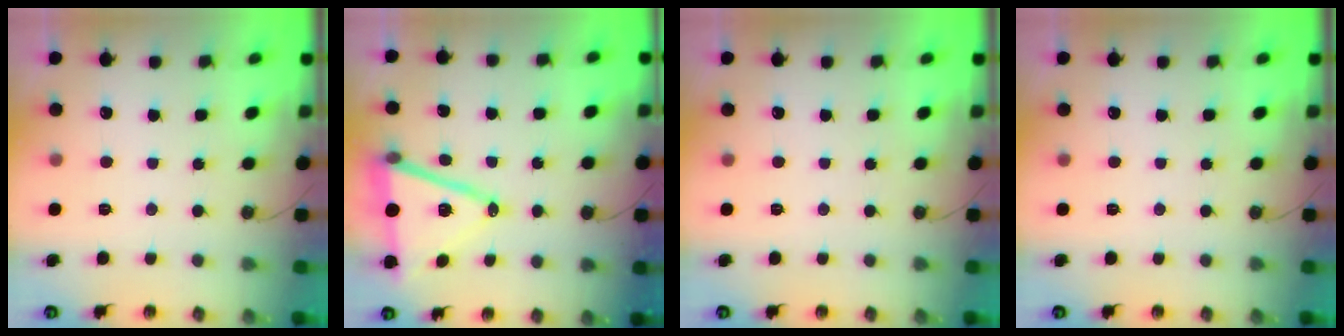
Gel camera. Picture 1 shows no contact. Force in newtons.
{"total": 15.6, "press": 15.1, "slide": 3.9}
{"total": 0.0}
{"total": 0.0}